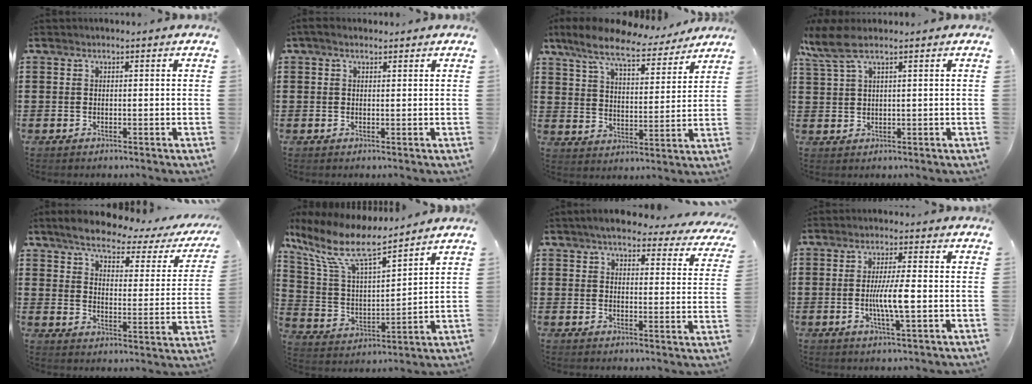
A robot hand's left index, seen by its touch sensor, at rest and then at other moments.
{"total": 1.2, "force": [0.6, 0.5, 0.9], "torque": [-0.017, 0.003, 0.011]}
{"total": 9.2, "force": [7.9, 1.5, 4.4], "torque": [-0.116, -0.035, 0.139]}
{"total": 4.6, "force": [2.7, 0.9, 3.6], "torque": [-0.100, -0.006, 0.041]}
{"total": 5.2, "force": [4.2, 1.1, 2.8], "torque": [-0.076, -0.022, 0.066]}
{"total": 10.5, "force": [7.9, 2.2, 6.6], "torque": [-0.164, -0.043, 0.133]}
{"total": 5.5, "force": [4.9, 0.9, 2.2], "torque": [-0.053, -0.020, 0.085]}
{"total": 6.1, "force": [-0.7, 0.8, 6.1], "torque": [-0.118, -0.004, -0.020]}